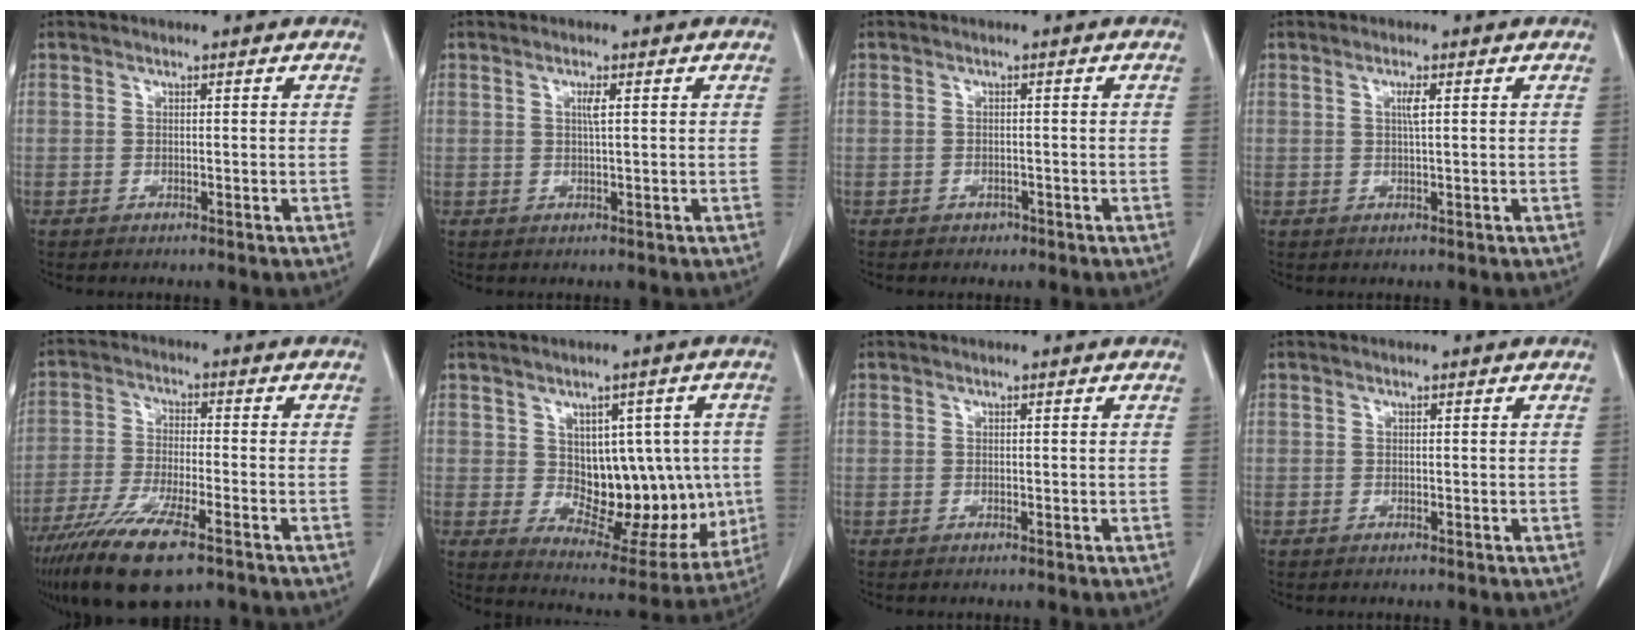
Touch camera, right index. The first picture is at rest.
{"total": 1.4, "force": [0.4, -0.1, 1.4], "torque": [-0.028, 0.000, 0.006]}
{"total": 1.0, "force": [-0.6, 0.8, 0.2], "torque": [-0.003, 0.002, -0.005]}
{"total": 1.6, "force": [0.4, 0.0, 1.6], "torque": [-0.032, 0.000, 0.007]}
{"total": 12.7, "force": [-8.4, 2.2, 9.3], "torque": [-0.178, -0.033, -0.144]}
{"total": 14.2, "force": [0.2, 7.8, 11.9], "torque": [-0.135, 0.013, 0.031]}
{"total": 0.0}
{"total": 0.0}